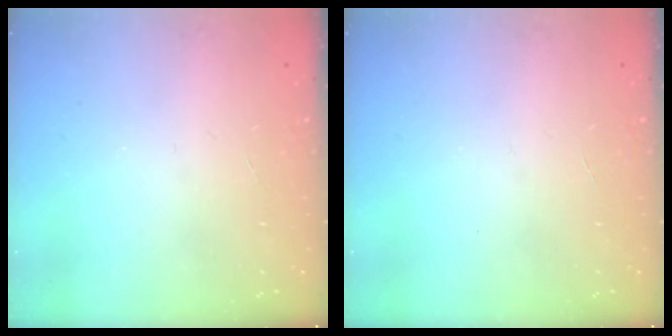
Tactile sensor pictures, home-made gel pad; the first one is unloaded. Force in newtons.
{"total": 0.0}